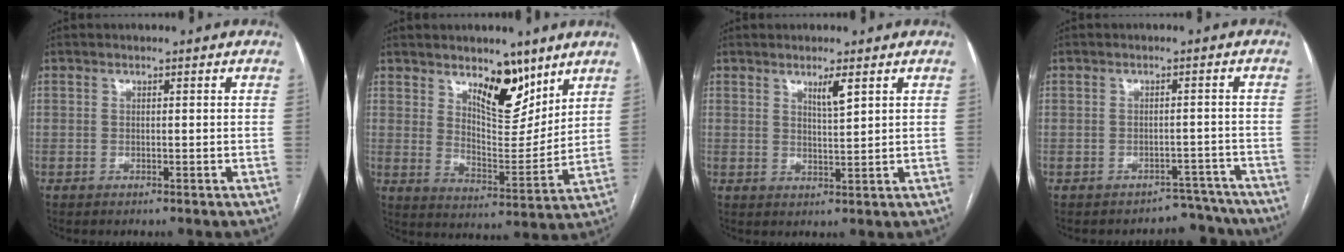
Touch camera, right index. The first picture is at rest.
{"total": 10.0, "force": [6.7, 3.9, 6.3], "torque": [-0.097, -0.017, 0.116]}
{"total": 2.9, "force": [1.7, 0.0, 2.3], "torque": [-0.044, -0.006, 0.032]}
{"total": 5.1, "force": [-4.5, 2.1, -1.1], "torque": [0.031, 0.036, -0.050]}